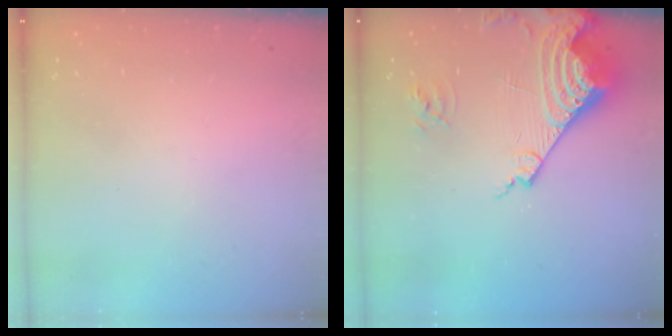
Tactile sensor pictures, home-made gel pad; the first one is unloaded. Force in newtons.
{"total": 16.3, "press": 16.2, "slide": 1.9}